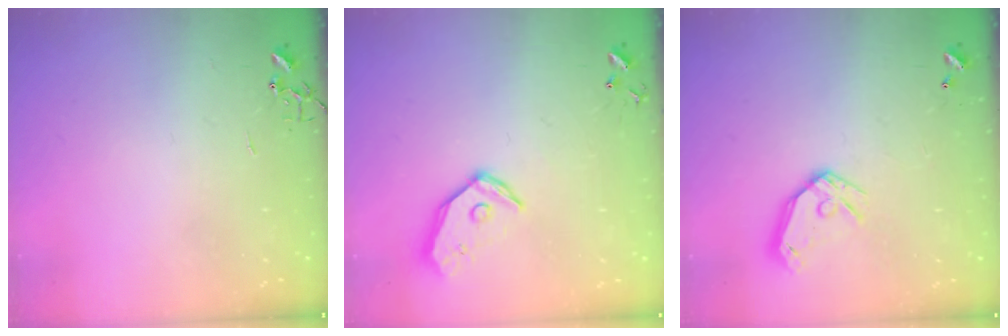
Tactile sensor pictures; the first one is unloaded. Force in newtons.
{"total": 12.3, "press": 12.1, "slide": 1.9}
{"total": 11.2, "press": 11.0, "slide": 1.8}